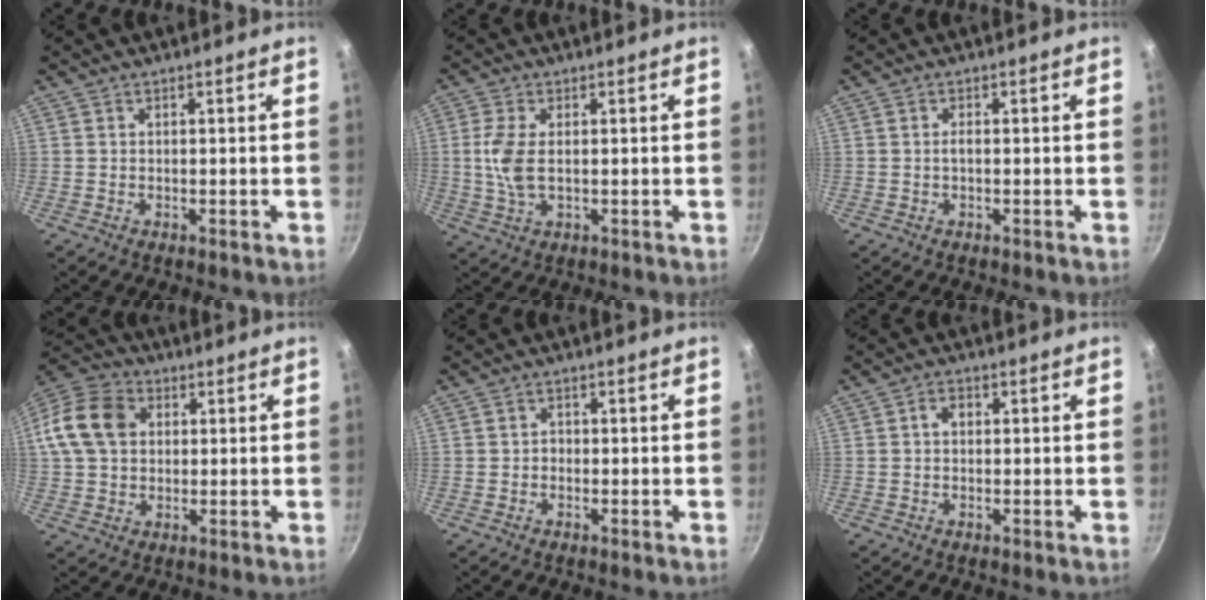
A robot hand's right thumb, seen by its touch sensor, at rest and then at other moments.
{"total": 6.3, "force": [0.4, 3.1, 5.4], "torque": [-0.120, 0.000, 0.007]}
{"total": 1.1, "force": [-0.1, 0.4, 1.0], "torque": [-0.019, 0.004, -0.003]}
{"total": 13.3, "force": [2.2, 10.2, 8.2], "torque": [-0.146, 0.024, 0.025]}
{"total": 1.0, "force": [-0.4, 0.8, 0.4], "torque": [-0.005, 0.004, -0.009]}
{"total": 2.3, "force": [0.3, 1.7, 1.5], "torque": [-0.018, 0.006, 0.003]}